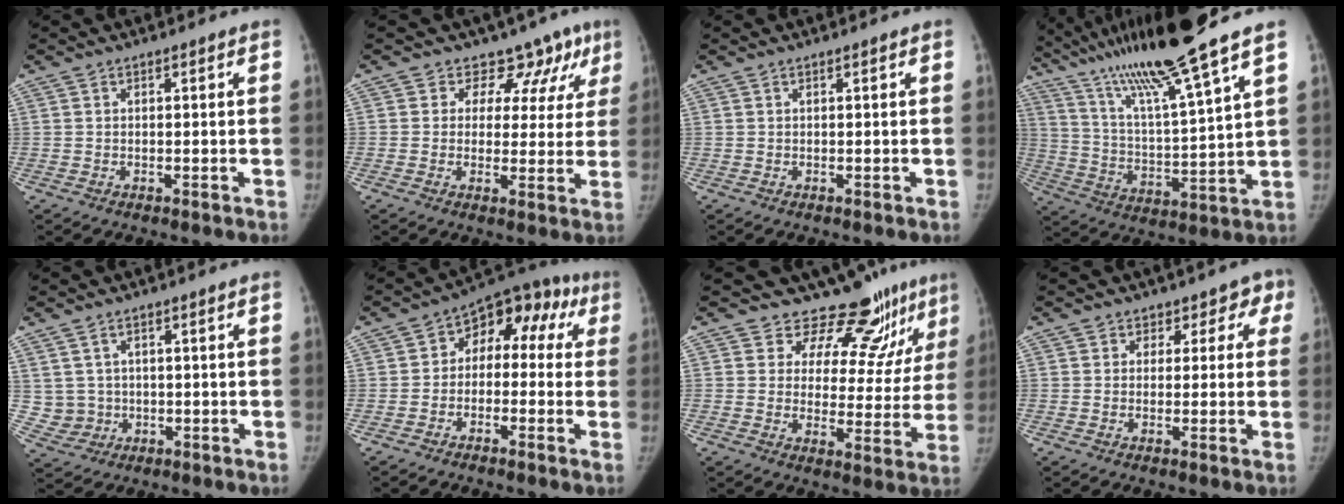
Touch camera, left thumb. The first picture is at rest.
{"total": 9.7, "force": [6.6, 6.6, 2.4], "torque": [0.018, -0.023, 0.060]}
{"total": 0.0}
{"total": 20.0, "force": [15.0, -0.3, 13.2], "torque": [-0.221, -0.058, 0.272]}
{"total": 4.5, "force": [0.5, 4.4, 1.1], "torque": [-0.003, -0.001, 0.018]}
{"total": 11.7, "force": [1.1, 8.3, 8.2], "torque": [-0.049, 0.052, -0.004]}
{"total": 12.5, "force": [11.0, 4.7, 3.6], "torque": [-0.004, -0.090, 0.146]}
{"total": 4.4, "force": [1.9, 3.9, 0.5], "torque": [0.043, 0.000, 0.005]}